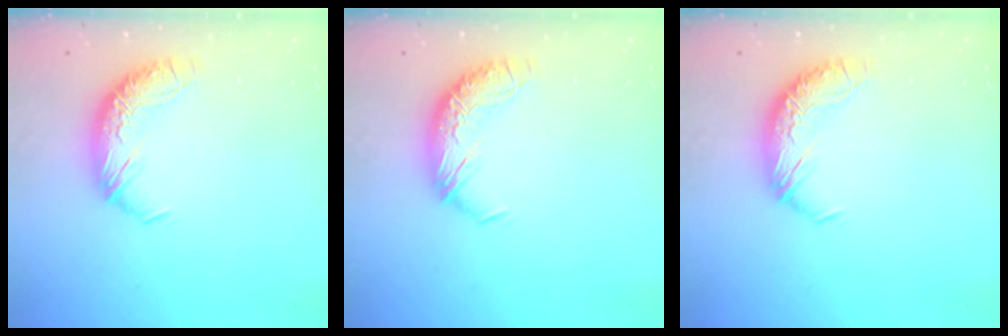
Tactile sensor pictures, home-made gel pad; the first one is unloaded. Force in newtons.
{"total": 0.0}
{"total": 0.0}